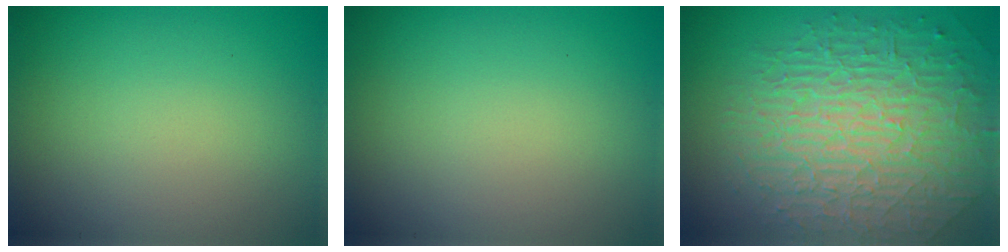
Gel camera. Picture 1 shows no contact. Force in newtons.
{"total": 0.0}
{"total": 10.1, "press": 6.5, "slide": 7.7}